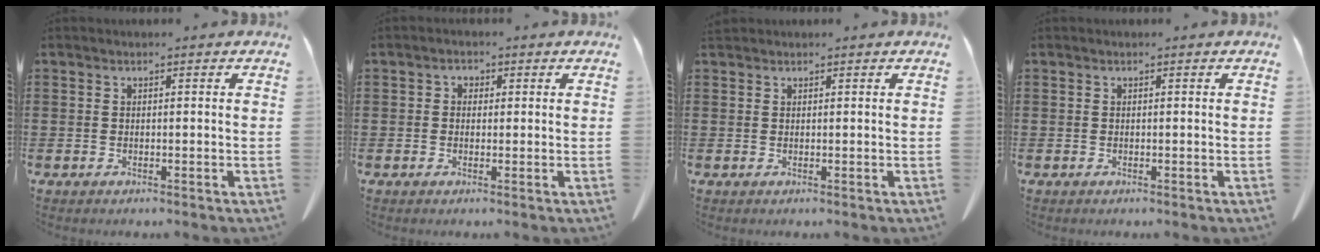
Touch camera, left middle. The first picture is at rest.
{"total": 1.2, "force": [-0.1, 1.0, 0.6], "torque": [-0.014, 0.008, -0.003]}
{"total": 0.6, "force": [0.5, 0.2, 0.1], "torque": [-0.005, 0.000, 0.011]}
{"total": 0.0}